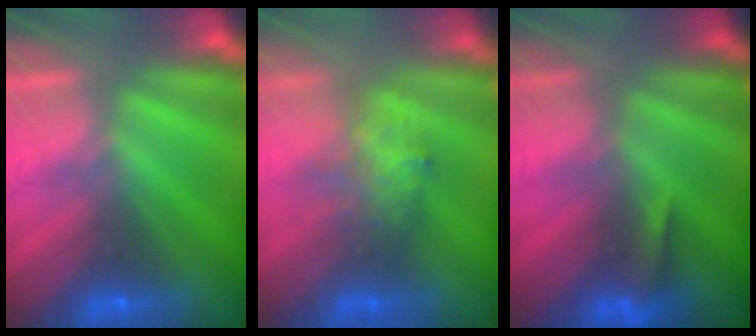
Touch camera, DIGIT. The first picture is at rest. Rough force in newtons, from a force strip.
{"total": 2.6}
{"total": 5.0}